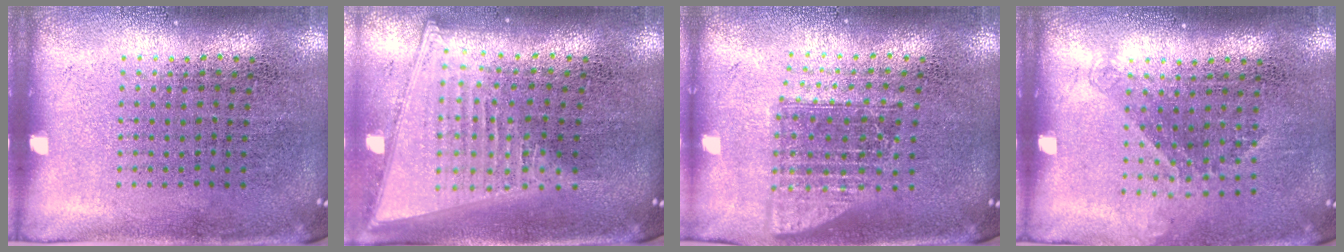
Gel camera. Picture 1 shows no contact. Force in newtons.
{"total": 2.0, "press": 1.7, "slide": 1.0}
{"total": 1.6, "press": 1.2, "slide": 0.9}
{"total": 1.2, "press": 0.9, "slide": 0.8}